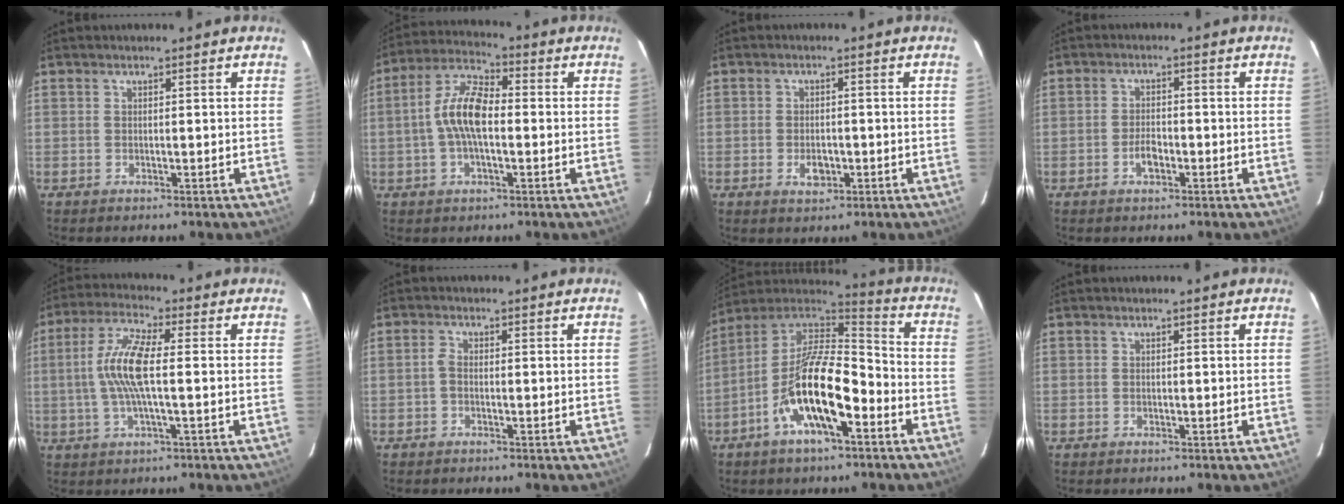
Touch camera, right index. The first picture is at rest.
{"total": 9.6, "force": [-0.9, 4.0, 8.7], "torque": [-0.180, 0.018, -0.023]}
{"total": 3.4, "force": [-1.3, 2.2, 2.3], "torque": [-0.042, -0.002, -0.018]}
{"total": 3.2, "force": [-1.6, 1.6, 2.2], "torque": [-0.044, 0.002, -0.027]}
{"total": 9.8, "force": [0.0, 1.9, 9.6], "torque": [-0.196, 0.008, -0.003]}
{"total": 1.3, "force": [-0.5, 0.7, 0.9], "torque": [-0.021, 0.004, -0.012]}
{"total": 17.5, "force": [-7.4, 6.2, 14.6], "torque": [-0.276, -0.002, -0.144]}
{"total": 0.0}